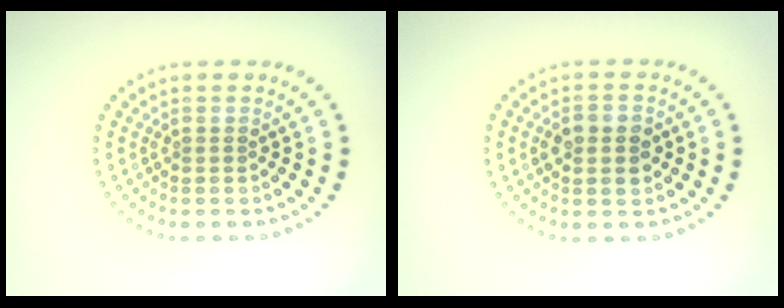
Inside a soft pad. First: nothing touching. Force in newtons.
{"total": 2.9, "press": 2.9, "slide": 0.0}